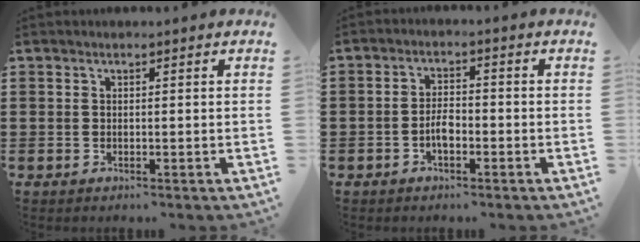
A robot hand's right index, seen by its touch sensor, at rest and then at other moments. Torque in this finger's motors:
{"motor_torque": [2.14, 0.00, 0.74, 0.05]}